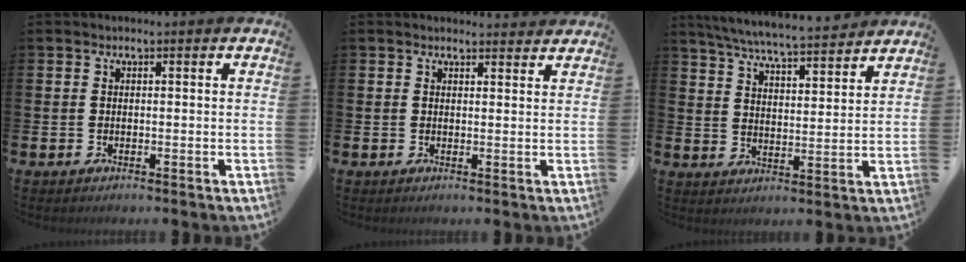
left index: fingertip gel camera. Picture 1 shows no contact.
{"total": 1.6, "force": [1.6, 0.3, -0.1], "torque": [0.013, -0.009, 0.026]}
{"total": 6.6, "force": [6.4, 0.0, 1.7], "torque": [-0.054, -0.045, 0.111]}